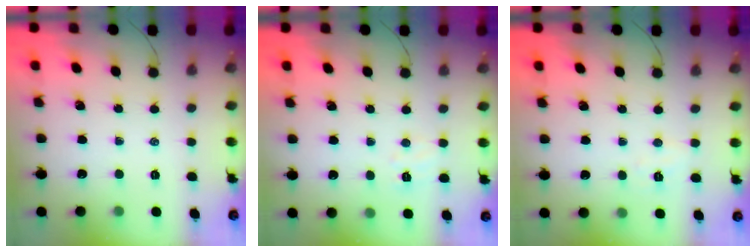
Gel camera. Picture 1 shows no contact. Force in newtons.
{"total": 5.0, "press": 4.9, "slide": 1.2}
{"total": 4.4, "press": 4.3, "slide": 0.8}